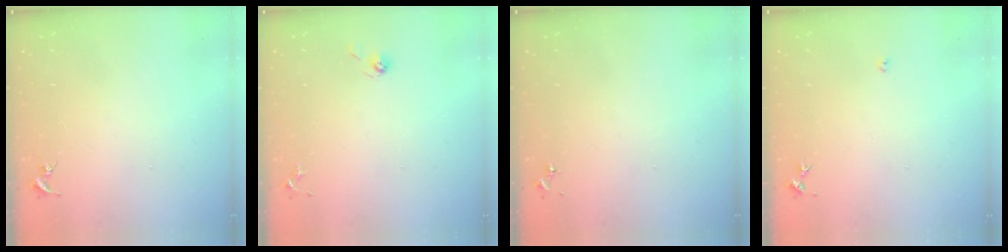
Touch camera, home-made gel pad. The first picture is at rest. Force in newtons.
{"total": 3.8, "press": 3.3, "slide": 1.8}
{"total": 0.0}
{"total": 2.7, "press": 2.7, "slide": 0.5}